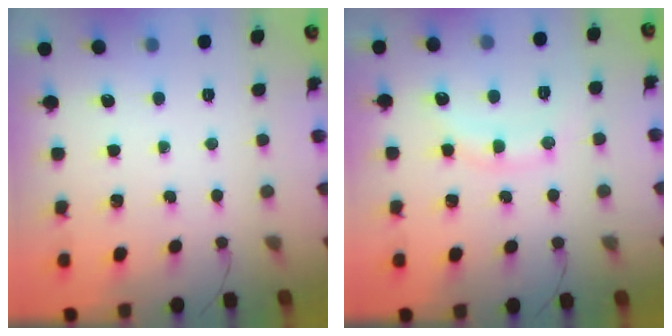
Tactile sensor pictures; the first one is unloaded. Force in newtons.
{"total": 10.4, "press": 10.4, "slide": 0.5}